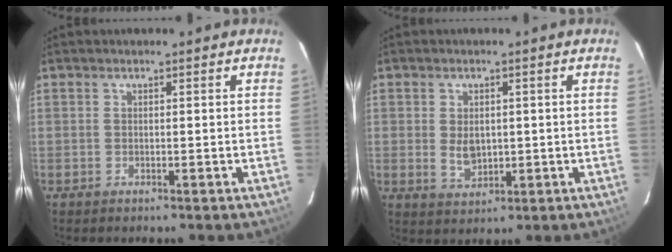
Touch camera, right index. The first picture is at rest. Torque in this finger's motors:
{"motor_torque": [0.14, 0.16, 0.05, 0.01]}